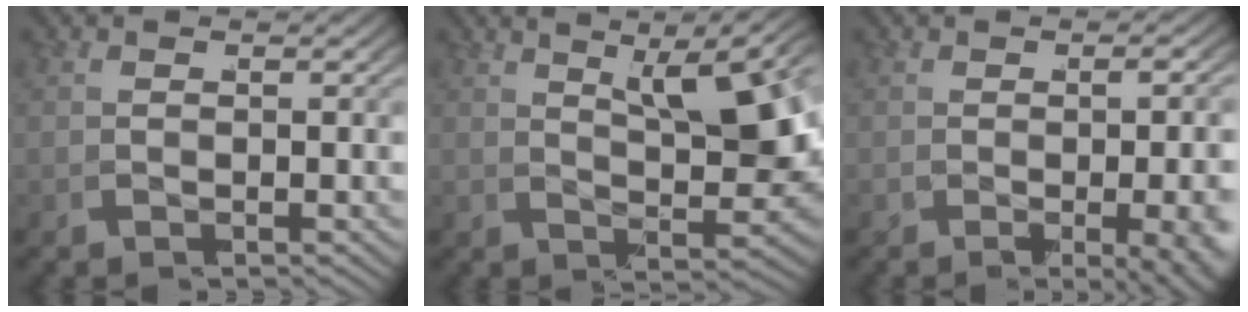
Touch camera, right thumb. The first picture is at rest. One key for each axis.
{"total": 9.6, "fx": 2.5, "fy": 4.3, "fz": 8.3, "tx": -0.083, "ty": 0.001, "tz": 0.044}
{"total": 5.0, "fx": -1.1, "fy": 1.2, "fz": 4.7, "tx": -0.053, "ty": -0.006, "tz": -0.011}